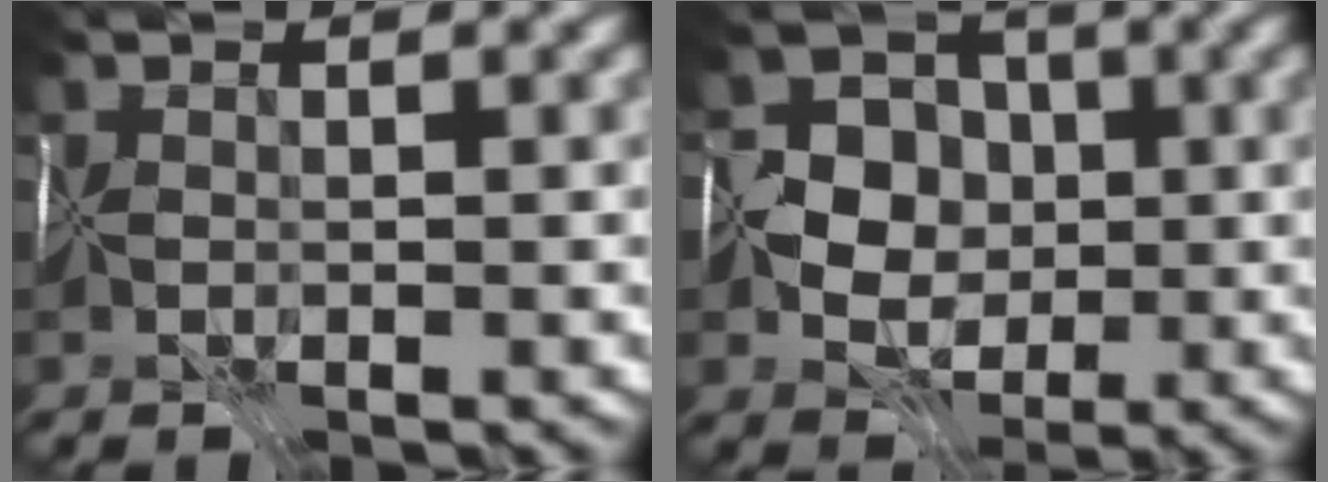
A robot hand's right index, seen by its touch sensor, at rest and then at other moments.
{"total": 4.7, "force": [-0.1, 4.2, 2.1], "torque": [-0.028, 0.007, -0.011]}